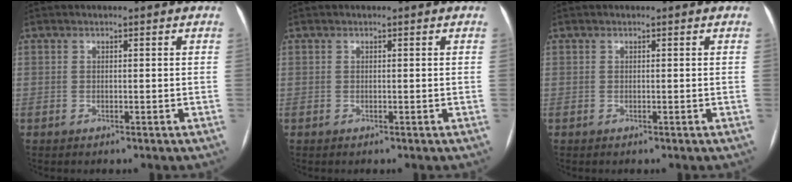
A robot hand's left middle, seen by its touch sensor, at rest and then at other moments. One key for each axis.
{"total": 0.0}
{"total": 0.0}